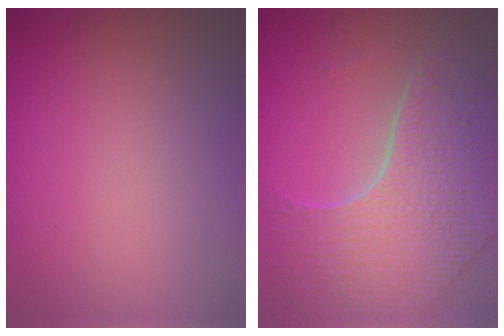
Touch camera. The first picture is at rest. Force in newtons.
{"total": 7.6, "press": 5.5, "slide": 5.2}